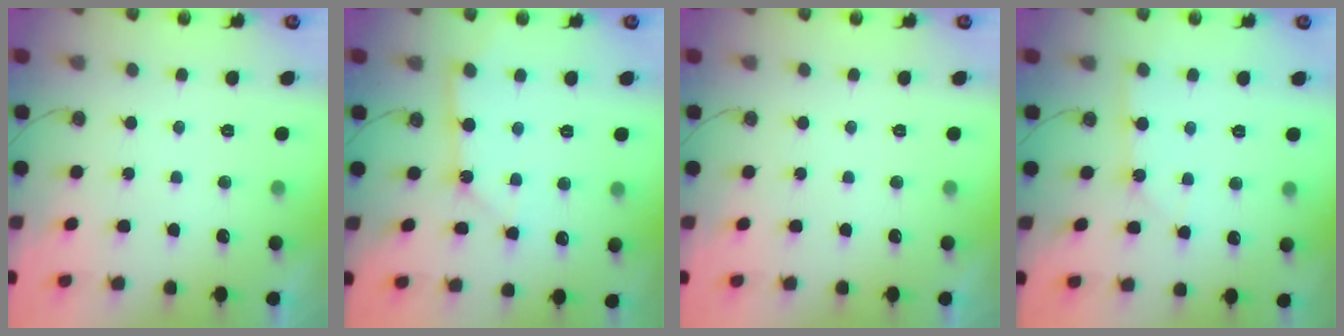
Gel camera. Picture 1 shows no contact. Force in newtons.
{"total": 5.6, "press": 5.6, "slide": 0.4}
{"total": 0.0}
{"total": 3.0, "press": 3.0, "slide": 0.4}